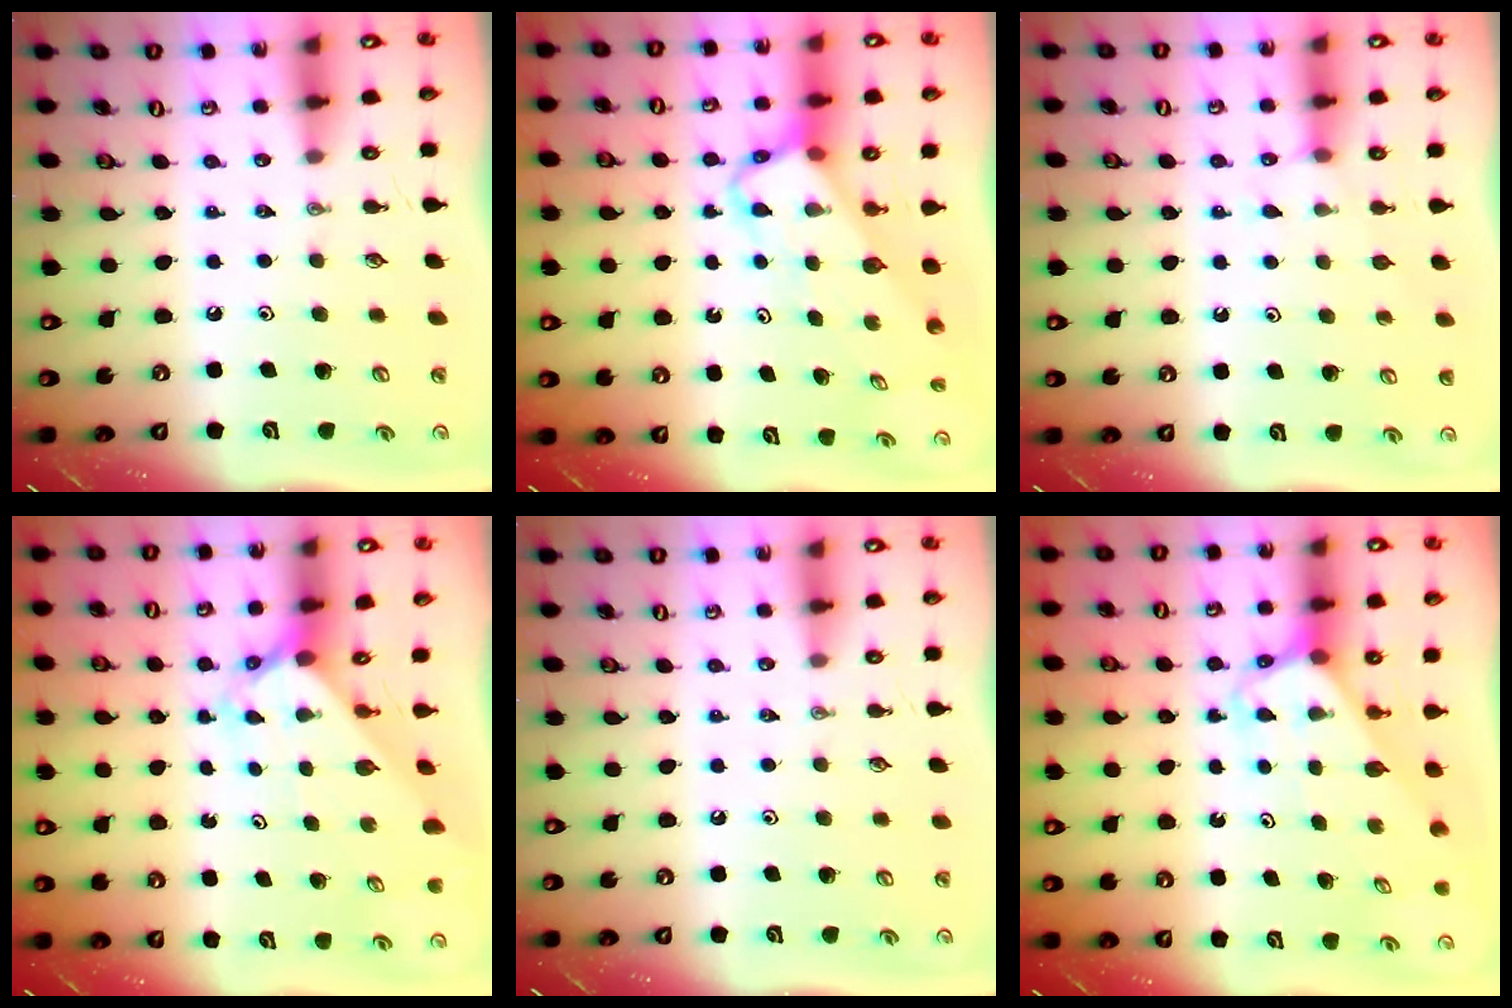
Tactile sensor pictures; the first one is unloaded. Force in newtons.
{"total": 3.9, "press": 3.8, "slide": 0.2}
{"total": 4.9, "press": 4.8, "slide": 0.6}
{"total": 2.2, "press": 2.2, "slide": 0.2}
{"total": 0.0}
{"total": 3.2, "press": 3.2, "slide": 0.2}